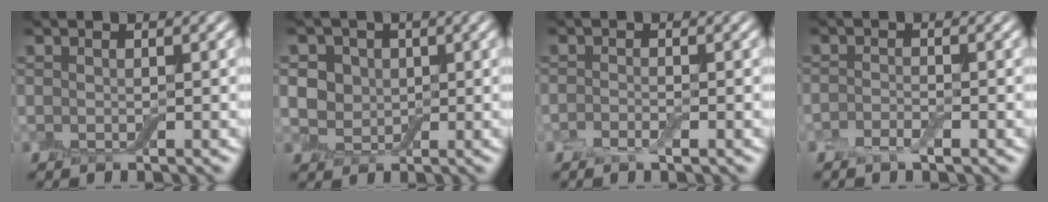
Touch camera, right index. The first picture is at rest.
{"total": 4.7, "force": [1.2, 4.0, 2.2], "torque": [-0.037, 0.014, 0.006]}
{"total": 1.3, "force": [-0.7, 0.4, 1.0], "torque": [-0.022, -0.003, -0.017]}
{"total": 1.6, "force": [-1.0, 0.5, 1.2], "torque": [-0.026, -0.002, -0.022]}